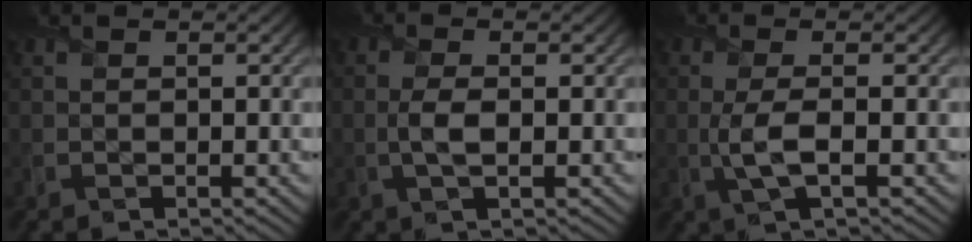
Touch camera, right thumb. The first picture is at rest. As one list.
[{"total": 2.6, "force": [-0.2, 1.0, 2.4], "torque": [-0.059, 0.002, -0.007]}, {"total": 3.8, "force": [-0.5, 0.9, 3.6], "torque": [-0.082, 0.001, -0.016]}]